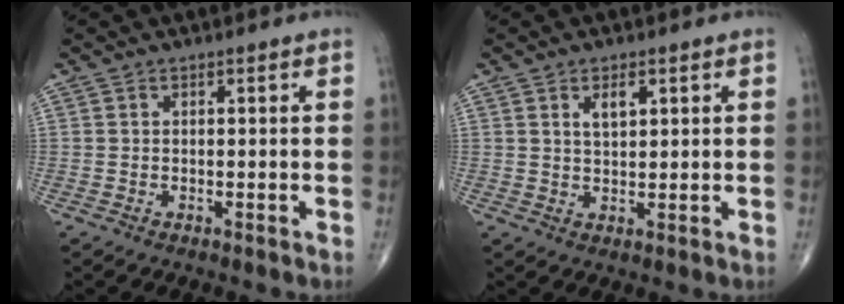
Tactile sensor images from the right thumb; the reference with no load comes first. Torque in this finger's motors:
{"motor_torque": [-0.23, -0.23, 0.12, 0.12, 0.06]}